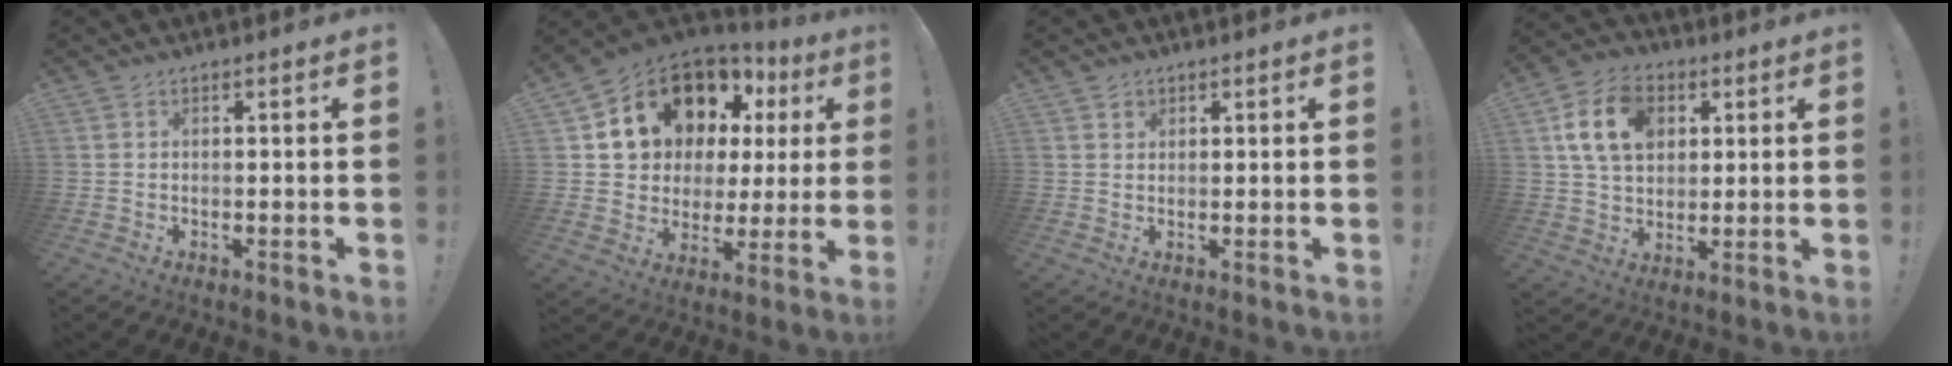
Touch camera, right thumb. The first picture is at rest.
{"total": 16.2, "force": [9.1, 10.7, 7.9], "torque": [-0.137, -0.056, 0.189]}
{"total": 1.5, "force": [1.1, 1.0, 0.1], "torque": [0.007, -0.008, 0.018]}
{"total": 14.4, "force": [5.0, 10.4, 8.6], "torque": [-0.151, -0.001, 0.099]}